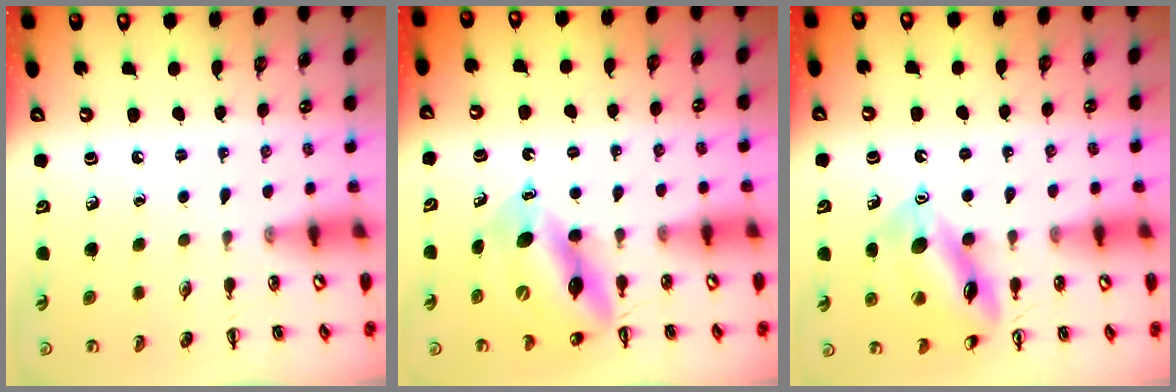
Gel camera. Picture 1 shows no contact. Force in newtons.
{"total": 12.8, "press": 12.4, "slide": 3.4}
{"total": 14.9, "press": 14.8, "slide": 1.4}